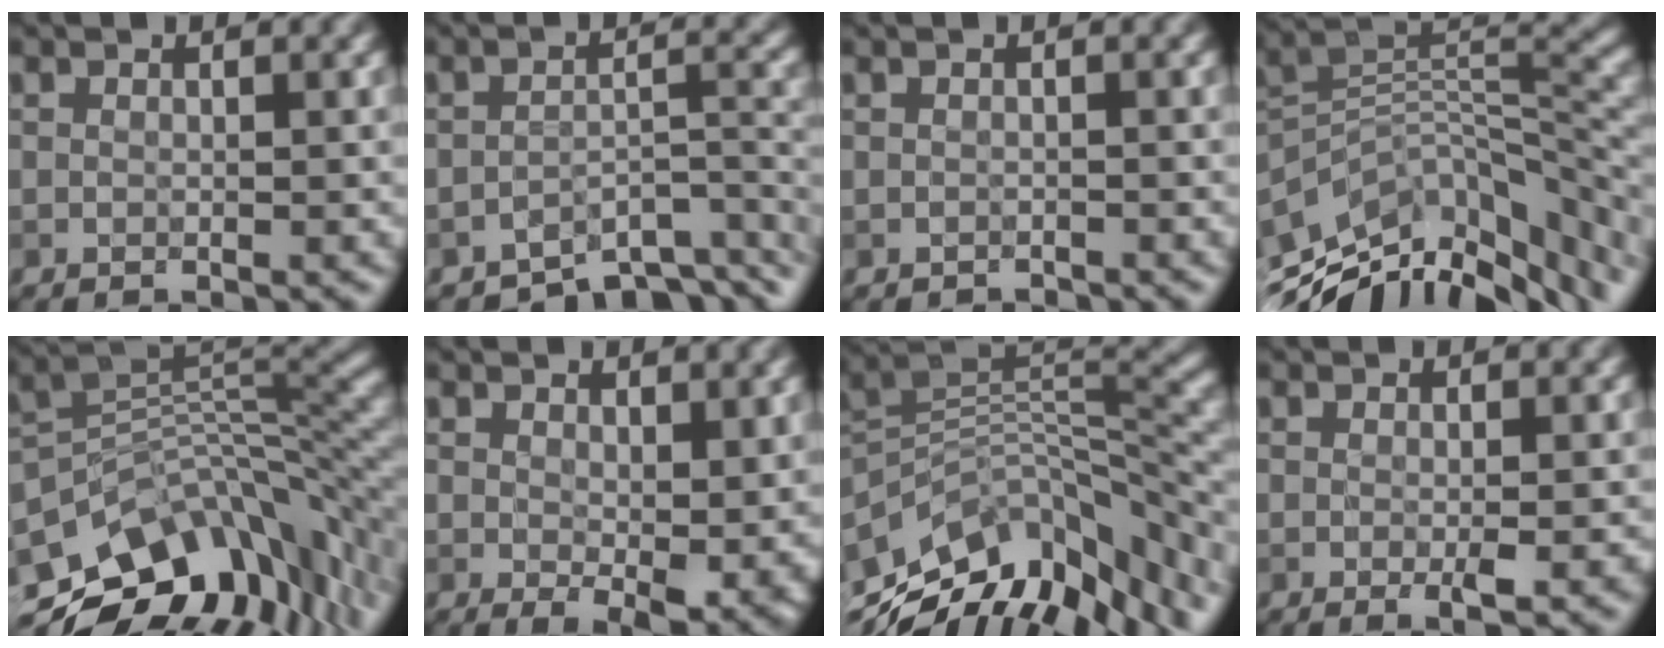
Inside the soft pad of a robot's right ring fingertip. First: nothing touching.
{"total": 6.8, "force": [-5.6, 2.3, 3.1], "torque": [-0.034, -0.015, -0.085]}
{"total": 0.8, "force": [-0.8, 0.2, 0.0], "torque": [-0.001, -0.004, -0.012]}
{"total": 11.5, "force": [-7.3, 4.6, 7.6], "torque": [-0.142, 0.017, -0.125]}
{"total": 12.1, "force": [-5.6, 6.6, 8.5], "torque": [-0.152, -0.001, -0.091]}
{"total": 5.0, "force": [0.7, 2.3, 4.3], "torque": [-0.068, -0.017, 0.022]}
{"total": 12.7, "force": [-7.6, 5.4, 8.6], "torque": [-0.163, 0.012, -0.128]}
{"total": 1.6, "force": [-0.2, 0.2, 1.6], "torque": [-0.027, -0.007, -0.003]}